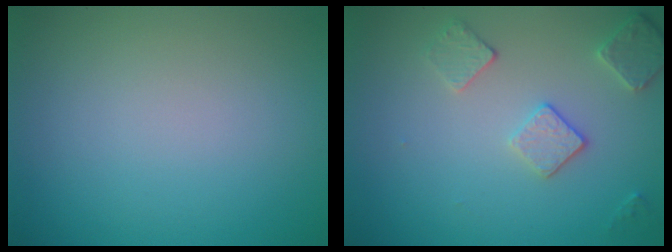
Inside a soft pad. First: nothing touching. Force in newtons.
{"total": 2.7, "press": 2.7, "slide": 0.7}